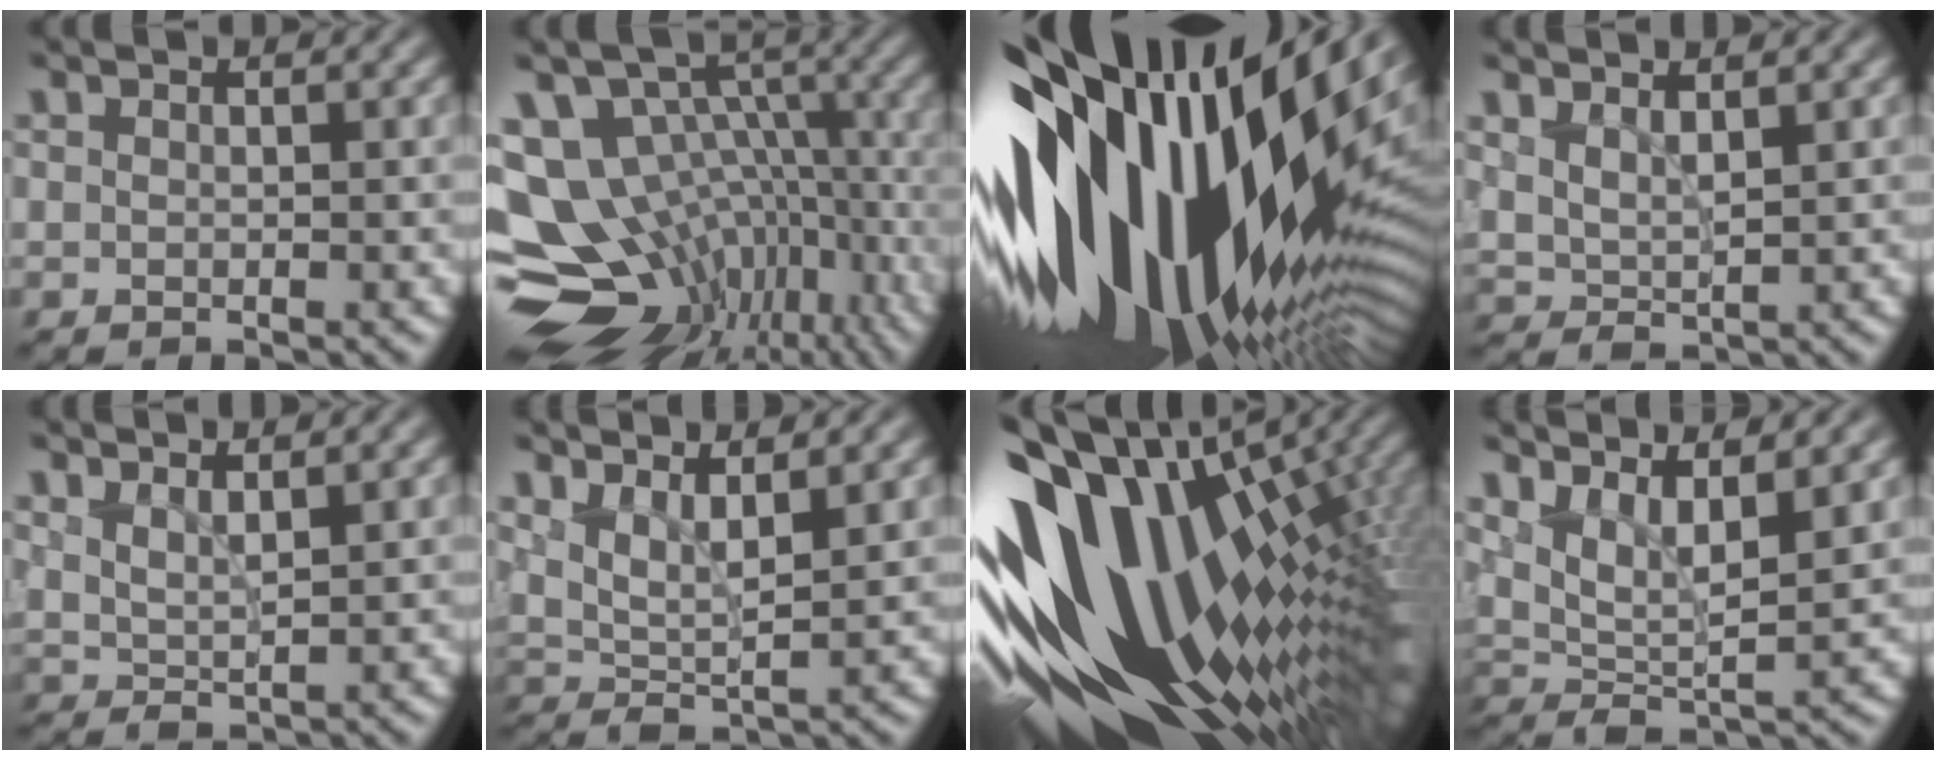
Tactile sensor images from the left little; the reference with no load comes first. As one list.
[{"total": 15.2, "force": [-3.0, 11.0, 10.0], "torque": [-0.188, 0.017, -0.003]}, {"total": 19.3, "force": [1.6, 9.8, 16.5], "torque": [-0.285, -0.023, 0.016]}, {"total": 2.0, "force": [1.0, 1.0, 1.5], "torque": [-0.035, -0.004, 0.020]}, {"total": 1.9, "force": [1.0, 0.8, 1.4], "torque": [-0.032, -0.003, 0.020]}, {"total": 3.4, "force": [1.8, 1.2, 2.6], "torque": [-0.055, -0.008, 0.035]}, {"total": 17.9, "force": [0.7, 9.9, 14.9], "torque": [-0.280, -0.018, 0.019]}, {"total": 5.0, "force": [2.7, 1.8, 3.8], "torque": [-0.075, -0.009, 0.049]}]